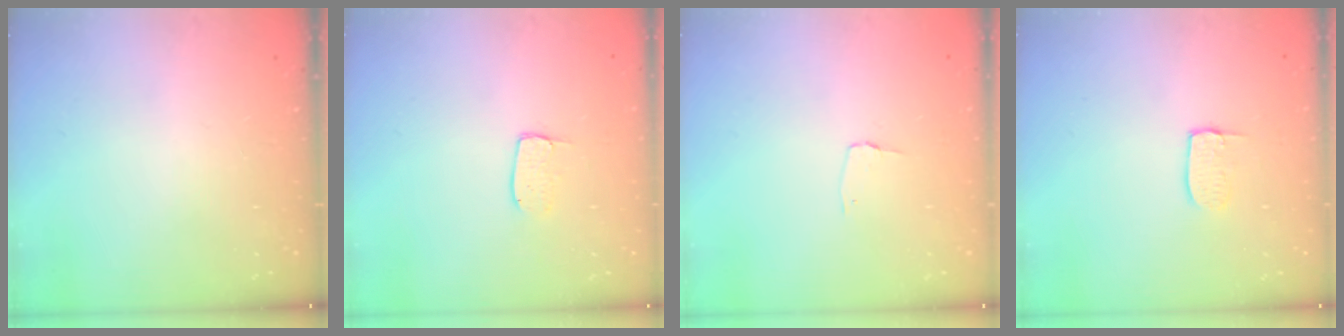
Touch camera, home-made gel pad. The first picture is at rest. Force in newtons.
{"total": 4.9, "press": 4.8, "slide": 0.4}
{"total": 2.7, "press": 2.7, "slide": 0.3}
{"total": 4.9, "press": 4.8, "slide": 0.4}